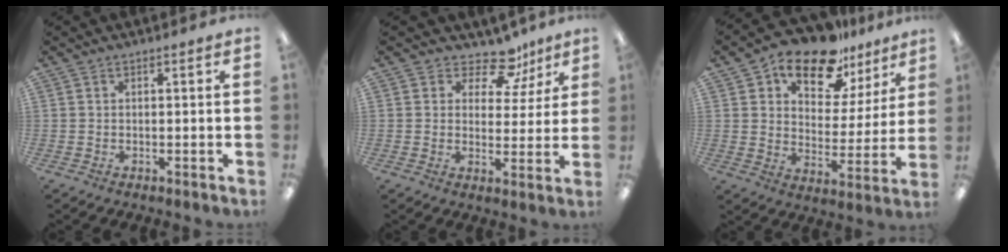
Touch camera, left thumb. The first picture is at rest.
{"total": 9.3, "force": [6.9, 5.1, 3.4], "torque": [-0.051, -0.044, 0.124]}
{"total": 15.7, "force": [12.0, 7.7, 6.8], "torque": [-0.119, -0.075, 0.211]}